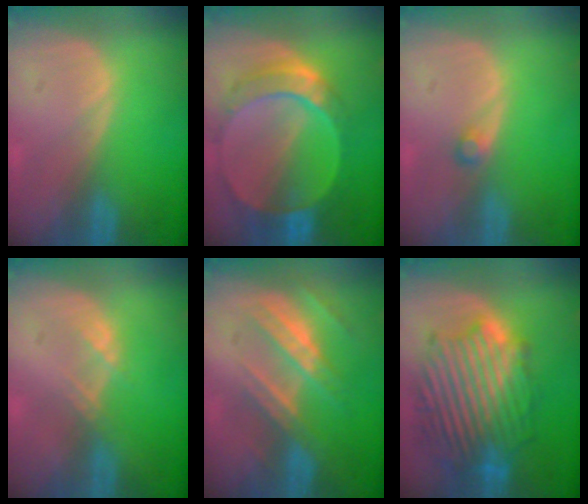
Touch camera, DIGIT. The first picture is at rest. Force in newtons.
{"total": 9.4, "press": 8.3, "slide": 4.5}
{"total": 1.3, "press": 1.2, "slide": 0.3}
{"total": 1.5, "press": 1.4, "slide": 0.2}
{"total": 7.4, "press": 6.9, "slide": 2.7}
{"total": 13.3, "press": 13.3, "slide": 1.1}